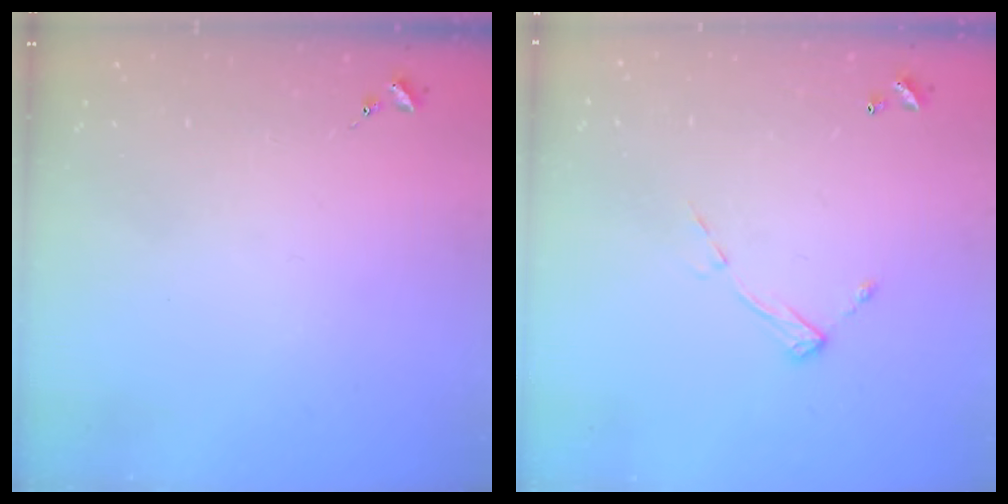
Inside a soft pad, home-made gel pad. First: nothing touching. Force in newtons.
{"total": 6.9, "press": 6.9, "slide": 0.4}